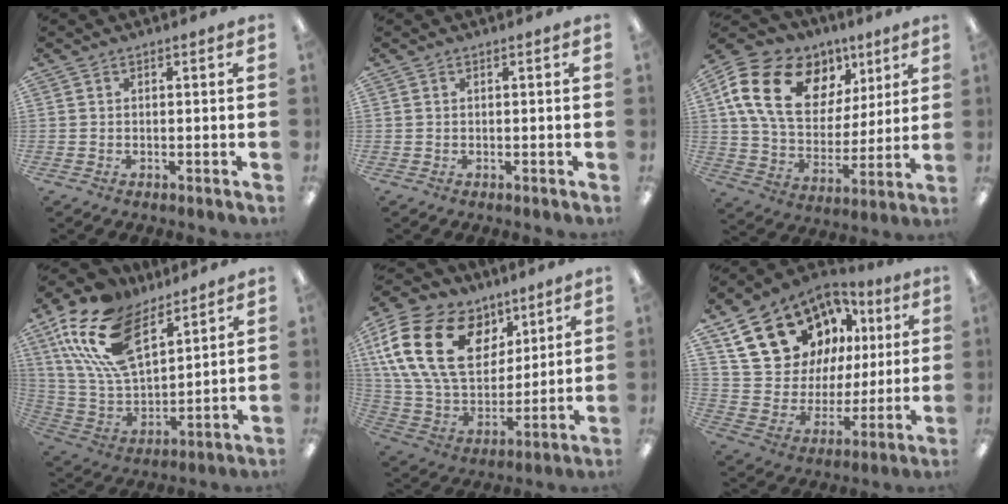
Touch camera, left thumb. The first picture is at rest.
{"total": 0.0}
{"total": 21.7, "force": [8.9, 15.1, 12.7], "torque": [-0.224, -0.015, 0.164]}
{"total": 21.6, "force": [12.1, 11.4, 13.8], "torque": [-0.299, -0.049, 0.220]}
{"total": 23.8, "force": [9.7, 16.1, 14.6], "torque": [-0.299, -0.030, 0.173]}
{"total": 20.9, "force": [11.4, 14.5, 9.9], "torque": [-0.178, -0.042, 0.222]}